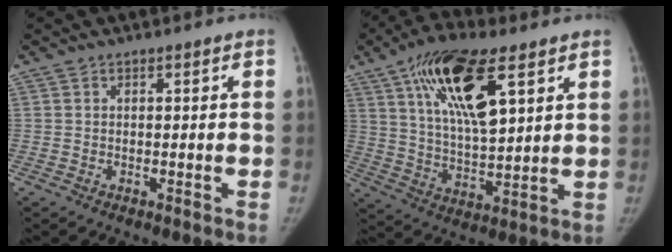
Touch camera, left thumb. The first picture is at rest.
{"total": 17.8, "force": [8.2, 6.7, 14.2], "torque": [-0.235, -0.023, 0.149]}